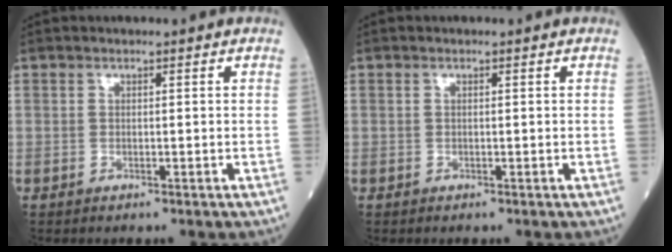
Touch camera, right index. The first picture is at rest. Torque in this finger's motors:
{"motor_torque": [-0.05, -0.02, -0.04, 0.00]}